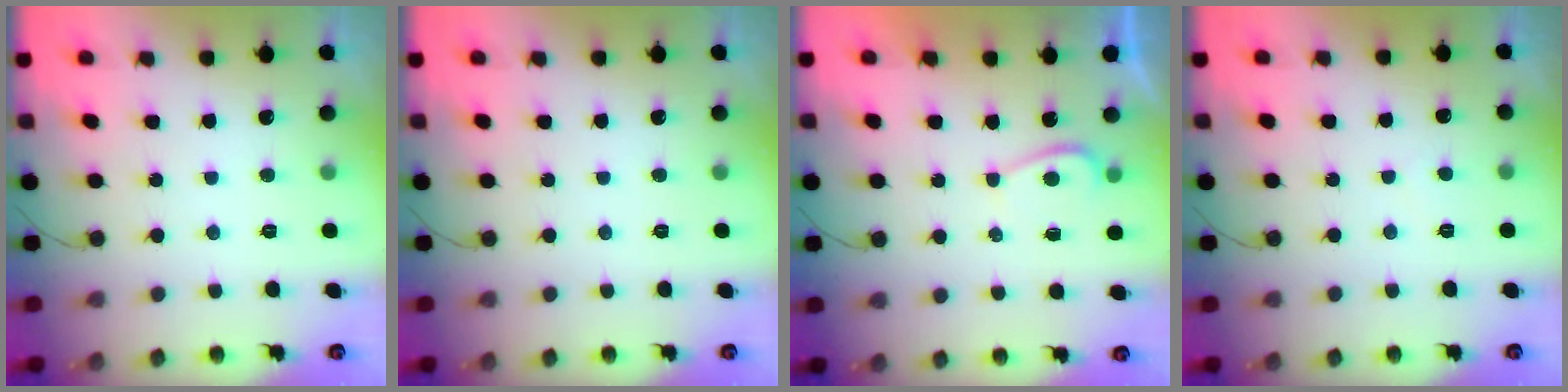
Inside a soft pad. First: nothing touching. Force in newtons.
{"total": 0.0}
{"total": 1.5, "press": 1.4, "slide": 0.5}
{"total": 2.9, "press": 2.9, "slide": 0.3}